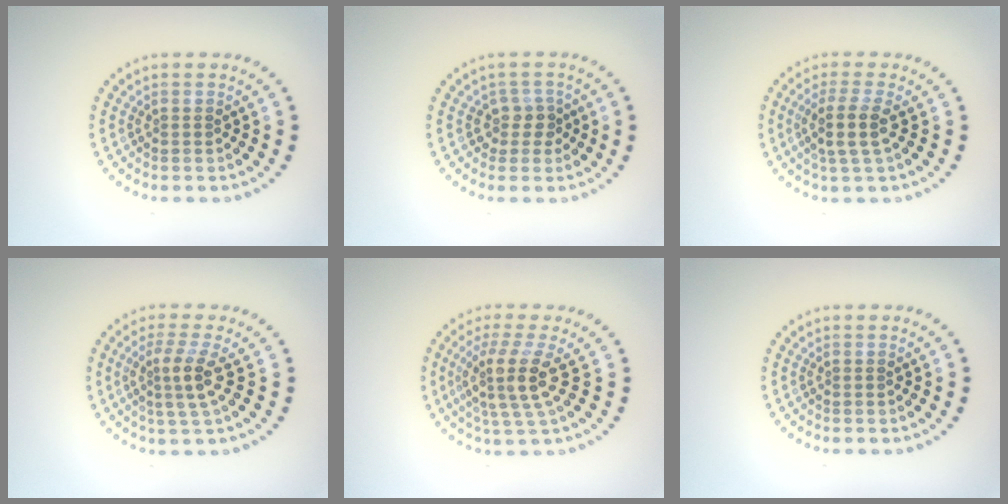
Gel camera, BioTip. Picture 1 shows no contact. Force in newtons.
{"total": 1.8, "press": 1.5, "slide": 1.1}
{"total": 2.8, "press": 2.3, "slide": 1.6}
{"total": 2.8, "press": 2.4, "slide": 1.5}
{"total": 4.1, "press": 3.2, "slide": 2.6}
{"total": 0.0}